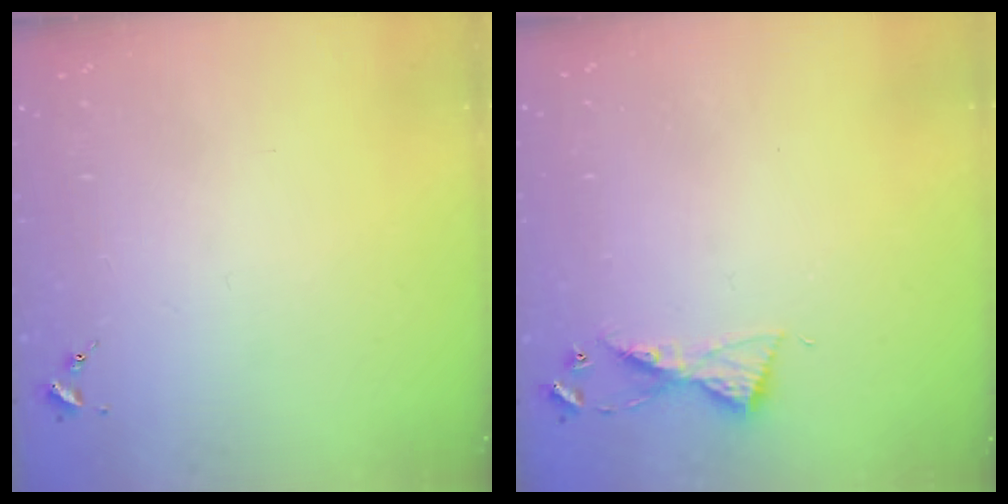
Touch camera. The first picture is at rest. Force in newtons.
{"total": 6.7, "press": 6.7, "slide": 0.7}